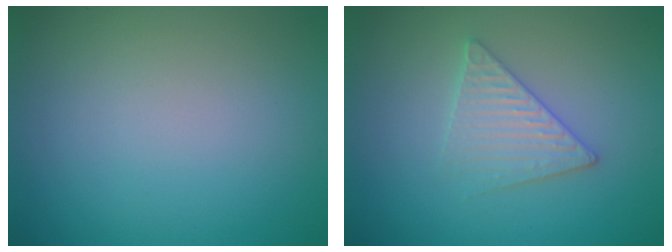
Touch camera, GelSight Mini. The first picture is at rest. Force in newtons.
{"total": 3.0, "press": 3.0, "slide": 0.3}